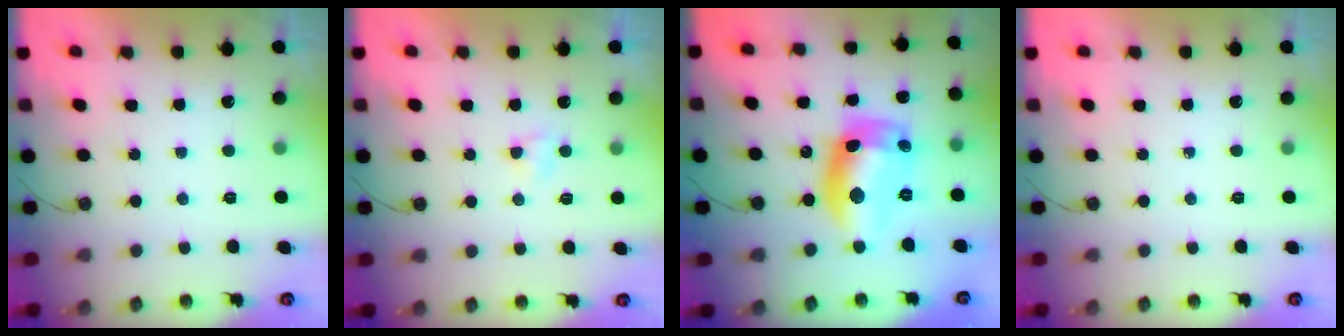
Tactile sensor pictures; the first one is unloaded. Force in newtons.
{"total": 2.7, "press": 2.7, "slide": 0.4}
{"total": 17.3, "press": 16.6, "slide": 4.7}
{"total": 0.0}